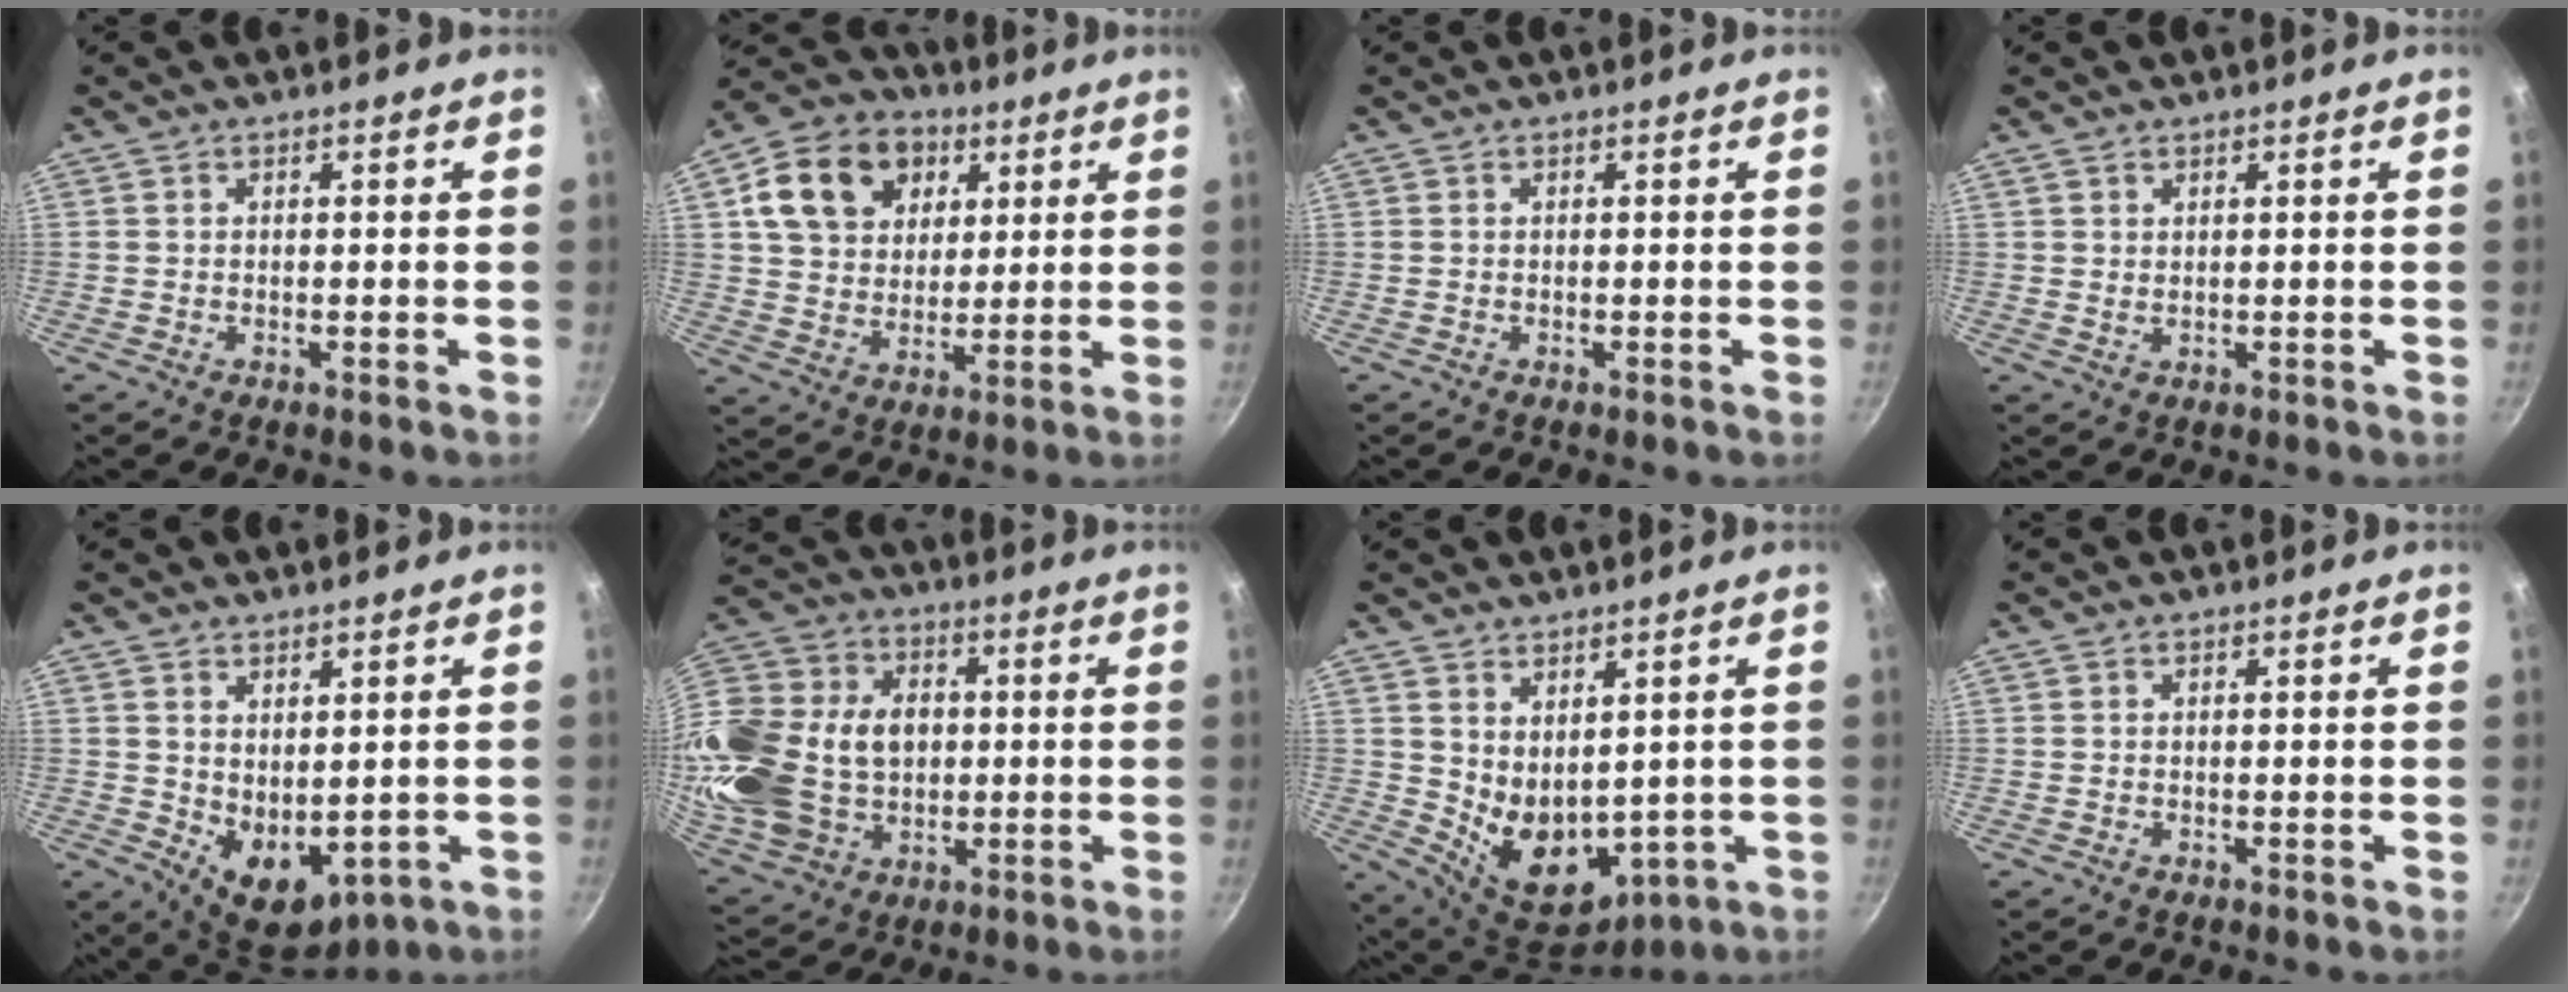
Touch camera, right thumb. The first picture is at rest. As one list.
[{"total": 15.9, "force": [5.9, 12.2, 8.4], "torque": [-0.125, 0.001, 0.095]}, {"total": 0.0}, {"total": 1.1, "force": [0.8, 0.5, 0.5], "torque": [-0.003, -0.011, 0.011]}, {"total": 8.9, "force": [0.8, 5.8, 6.7], "torque": [-0.074, -0.025, 0.036]}, {"total": 25.6, "force": [0.5, 19.4, 16.7], "torque": [-0.323, 0.029, 0.022]}, {"total": 11.3, "force": [2.3, 7.6, 8.1], "torque": [-0.108, -0.042, 0.068]}, {"total": 0.0}]